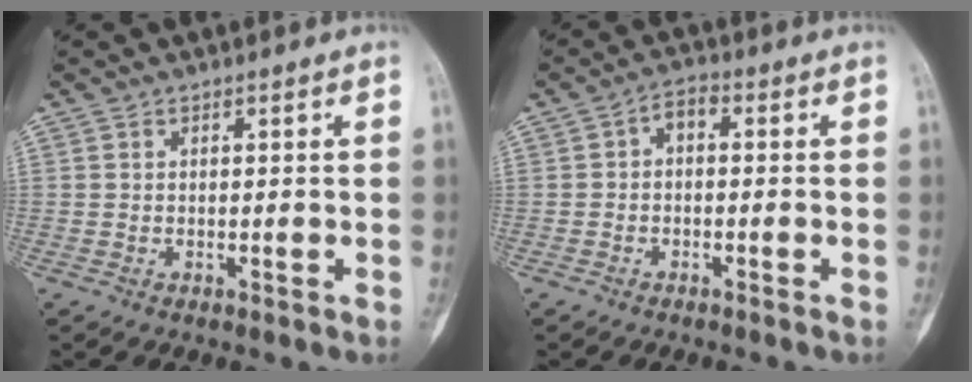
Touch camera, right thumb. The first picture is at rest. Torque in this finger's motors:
{"motor_torque": [0.09, 0.05, 0.27, 0.32, -0.04]}